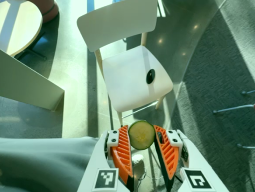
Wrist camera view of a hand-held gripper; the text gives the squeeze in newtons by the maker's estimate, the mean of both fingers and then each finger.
{"total": 8.4, "left": 8.4, "right": 8.5}